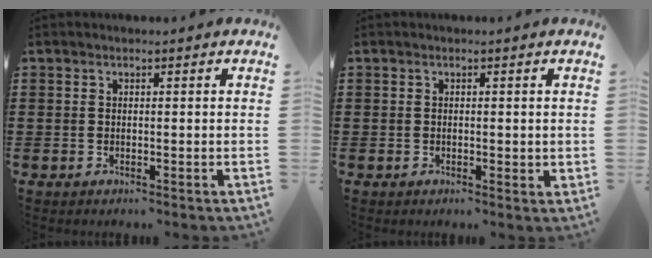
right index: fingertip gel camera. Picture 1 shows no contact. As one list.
[{"total": 0.5, "force": [0.1, 0.4, 0.3], "torque": [-0.007, 0.003, 0.000]}]